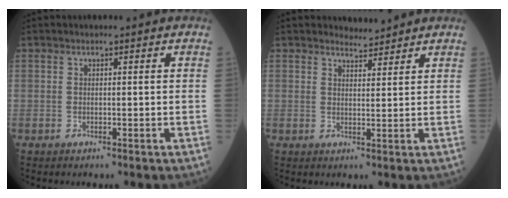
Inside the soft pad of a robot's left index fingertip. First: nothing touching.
{"total": 2.2, "force": [2.2, 0.4, -0.3], "torque": [0.007, -0.001, 0.036]}